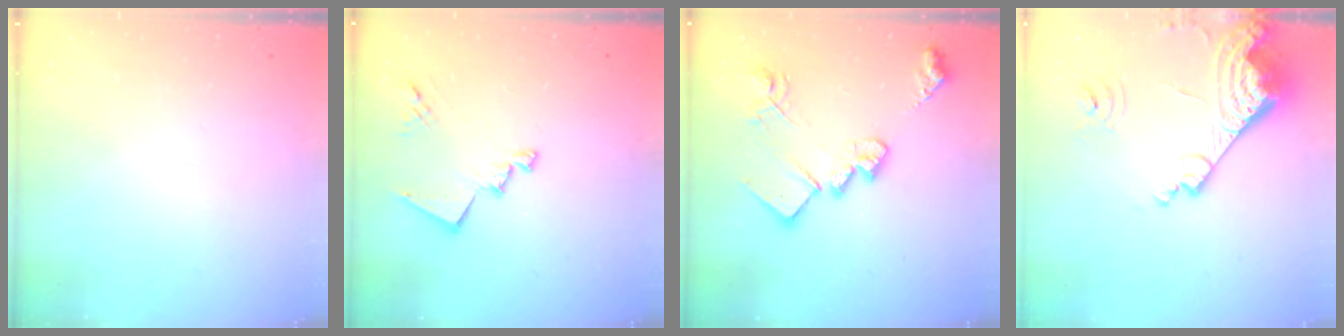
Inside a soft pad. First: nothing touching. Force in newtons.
{"total": 14.0, "press": 13.9, "slide": 0.9}
{"total": 19.8, "press": 19.8, "slide": 1.0}
{"total": 17.5, "press": 17.4, "slide": 1.9}